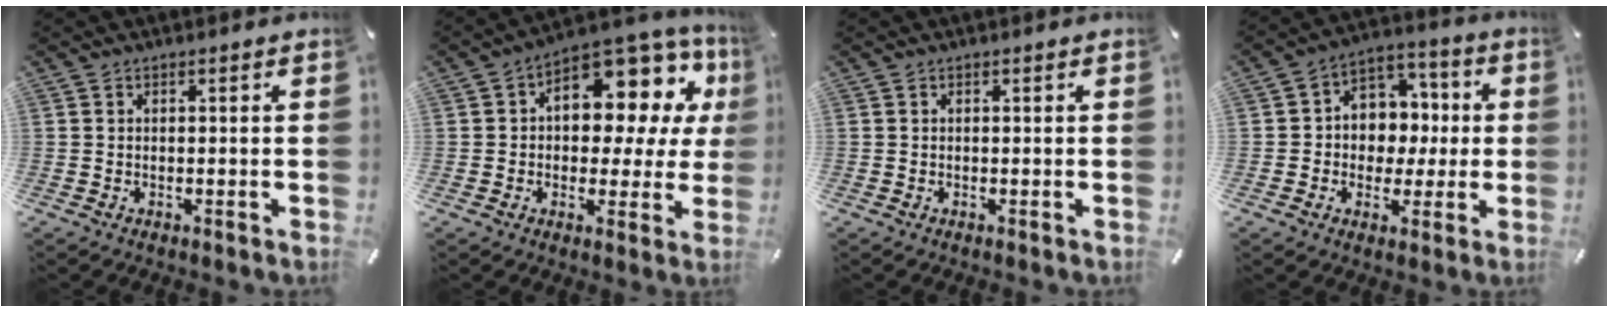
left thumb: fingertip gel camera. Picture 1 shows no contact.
{"total": 11.8, "force": [4.7, 7.7, 7.5], "torque": [-0.090, -0.056, 0.081]}
{"total": 0.0}
{"total": 9.1, "force": [-0.7, 8.8, 2.5], "torque": [-0.039, 0.007, -0.008]}